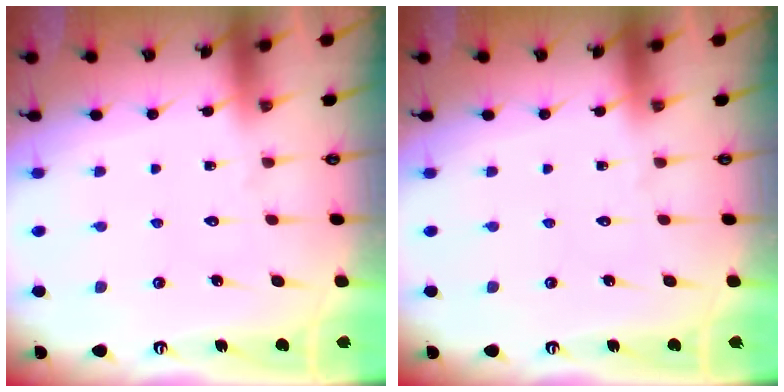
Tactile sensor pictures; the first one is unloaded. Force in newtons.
{"total": 0.0}